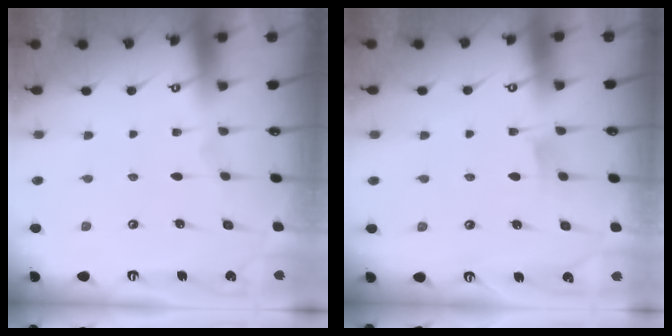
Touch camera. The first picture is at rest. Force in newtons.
{"total": 4.7, "press": 4.6, "slide": 0.7}